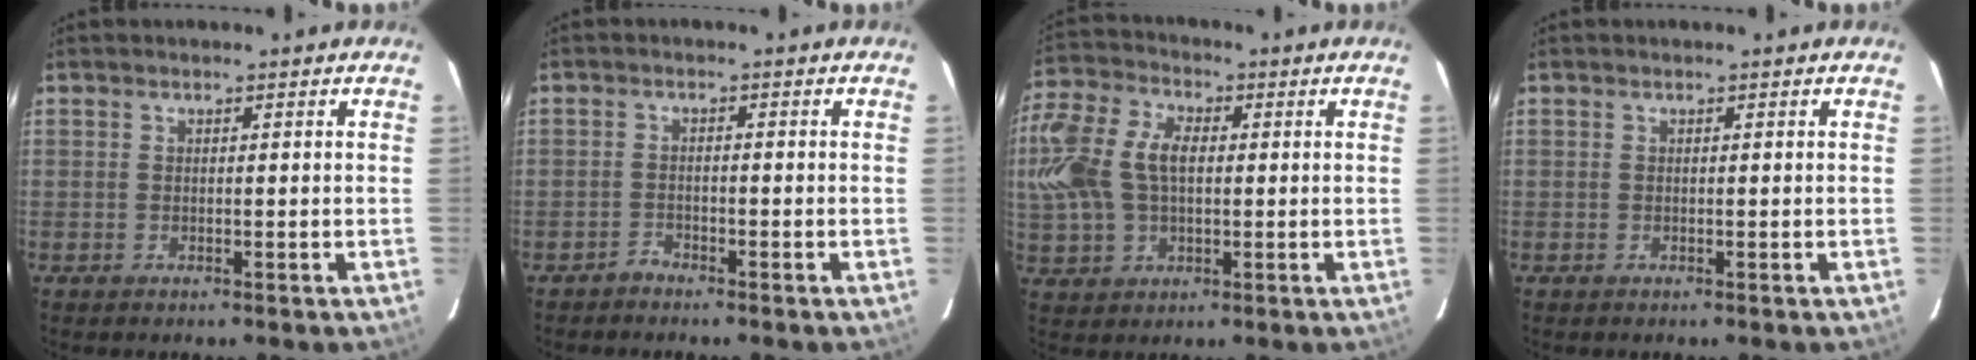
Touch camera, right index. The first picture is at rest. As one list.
[{"total": 1.5, "force": [-1.4, 0.4, -0.1], "torque": [0.001, 0.003, -0.029]}, {"total": 19.1, "force": [1.7, 13.0, 13.8], "torque": [-0.336, 0.032, 0.035]}, {"total": 0.0}]